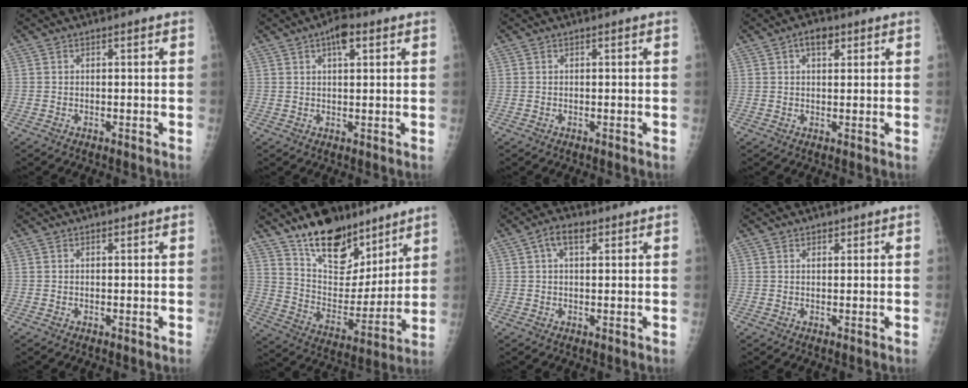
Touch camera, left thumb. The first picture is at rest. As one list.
[{"total": 4.4, "force": [2.1, 1.8, 3.4], "torque": [-0.044, -0.002, 0.030]}, {"total": 0.0}, {"total": 3.7, "force": [1.8, 2.1, 2.5], "torque": [-0.027, -0.002, 0.024]}, {"total": 0.0}, {"total": 18.9, "force": [13.6, 9.6, 9.0], "torque": [-0.090, -0.091, 0.230]}, {"total": 3.9, "force": [1.6, 2.0, 3.0], "torque": [-0.048, 0.007, 0.027]}, {"total": 1.1, "force": [0.8, 0.6, 0.5], "torque": [-0.001, -0.004, 0.009]}]